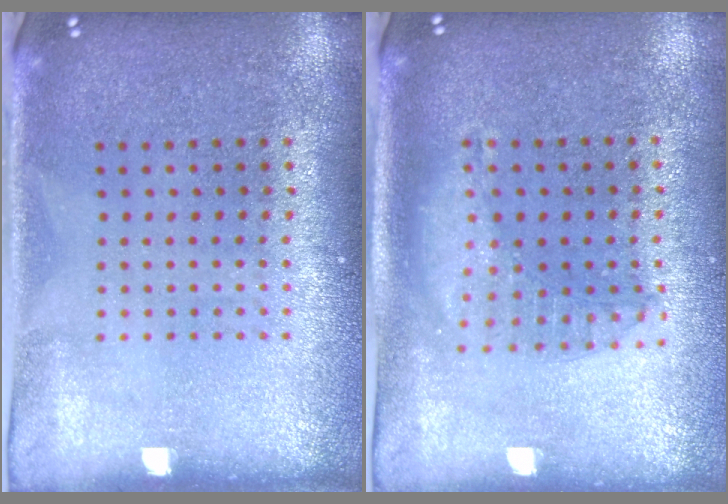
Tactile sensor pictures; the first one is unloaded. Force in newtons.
{"total": 1.2, "press": 1.2, "slide": 0.3}